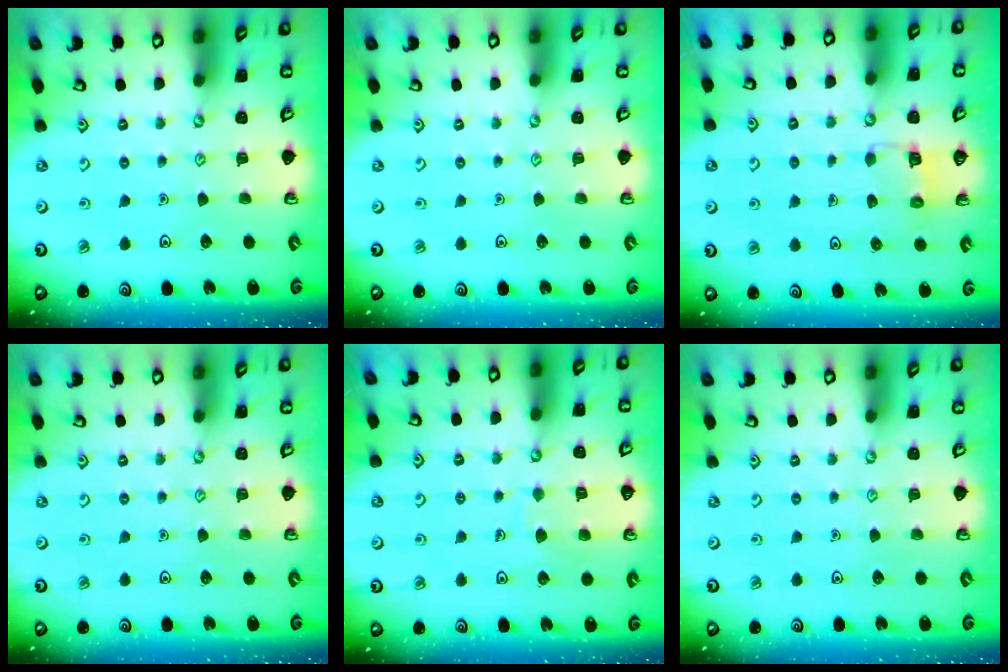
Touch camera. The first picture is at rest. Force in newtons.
{"total": 0.0}
{"total": 2.8, "press": 2.8, "slide": 0.2}
{"total": 0.0}
{"total": 6.0, "press": 6.0, "slide": 0.6}
{"total": 0.0}